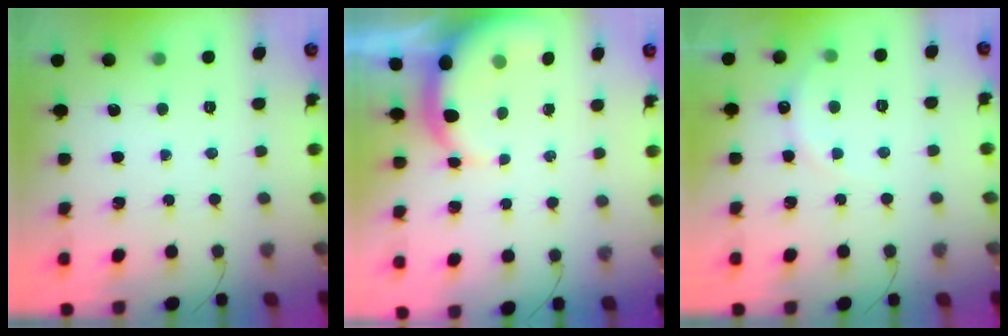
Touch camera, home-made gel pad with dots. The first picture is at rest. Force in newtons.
{"total": 6.5, "press": 6.4, "slide": 1.3}
{"total": 6.3, "press": 6.2, "slide": 1.3}